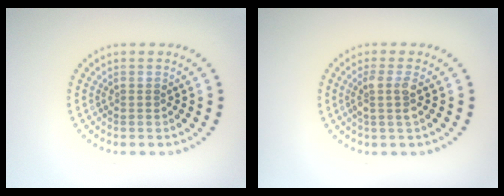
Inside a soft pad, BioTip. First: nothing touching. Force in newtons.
{"total": 2.1, "press": 1.6, "slide": 1.2}